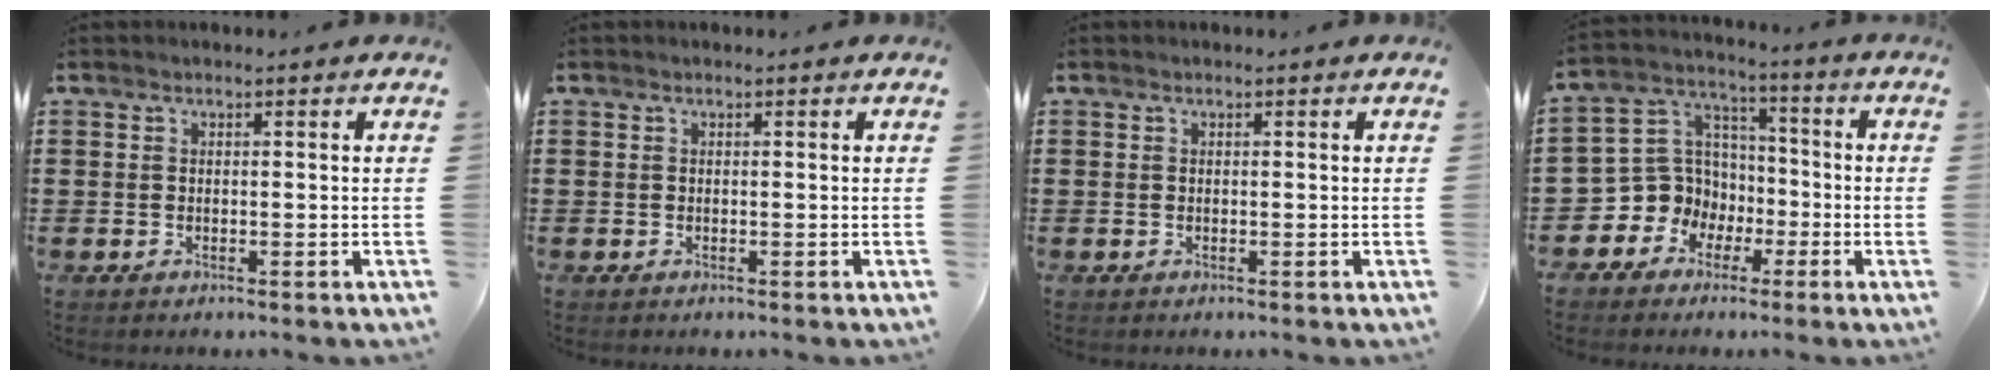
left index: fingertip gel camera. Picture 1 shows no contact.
{"total": 0.0}
{"total": 0.0}
{"total": 8.4, "force": [-2.5, 8.0, 1.1], "torque": [-0.079, -0.002, -0.049]}